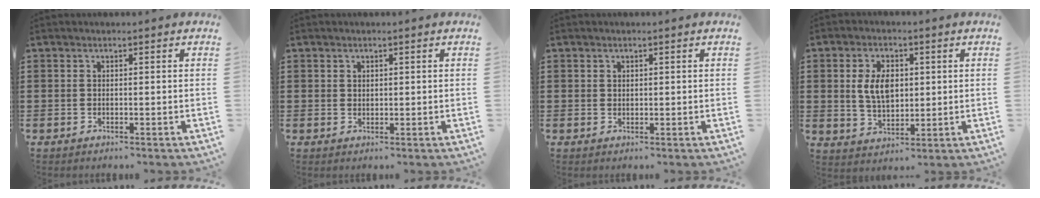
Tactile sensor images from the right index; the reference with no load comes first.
{"total": 1.0, "force": [0.6, 0.7, 0.2], "torque": [-0.005, 0.004, 0.012]}
{"total": 0.8, "force": [0.5, 0.6, 0.2], "torque": [-0.005, 0.003, 0.009]}
{"total": 6.3, "force": [1.0, 3.9, 4.9], "torque": [-0.104, 0.009, 0.011]}